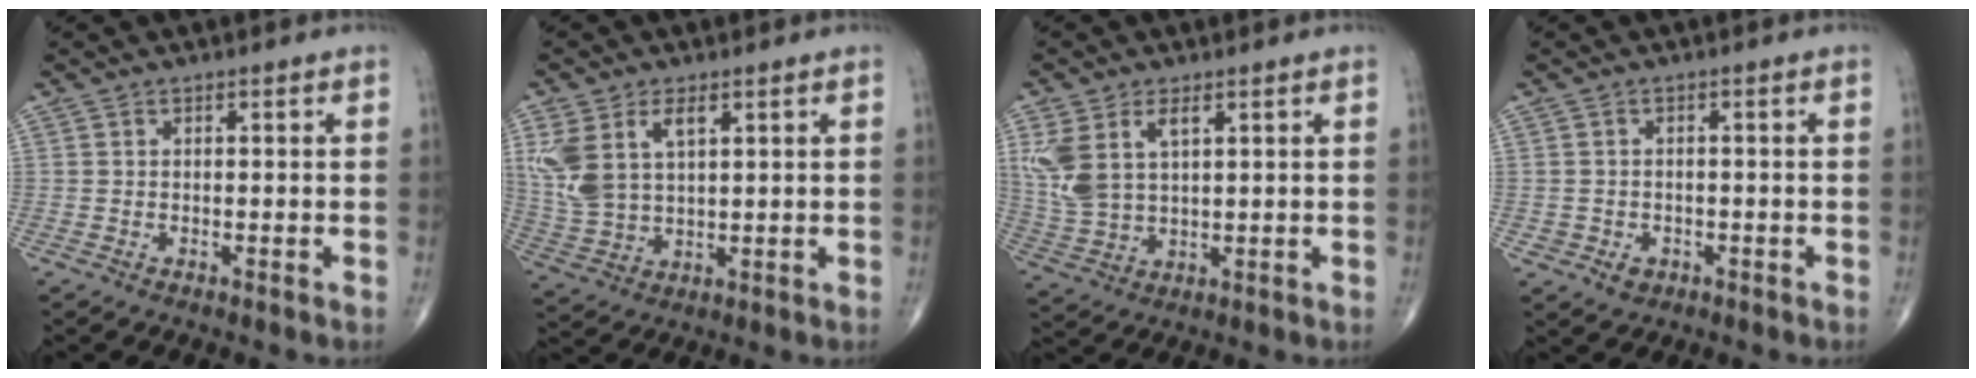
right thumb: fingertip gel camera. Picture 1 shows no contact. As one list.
[{"total": 10.8, "force": [4.1, 6.0, 8.0], "torque": [-0.175, -0.004, 0.093]}, {"total": 9.9, "force": [3.7, 5.4, 7.4], "torque": [-0.165, -0.003, 0.085]}, {"total": 2.7, "force": [-1.0, 2.3, 1.0], "torque": [-0.007, 0.005, -0.008]}]